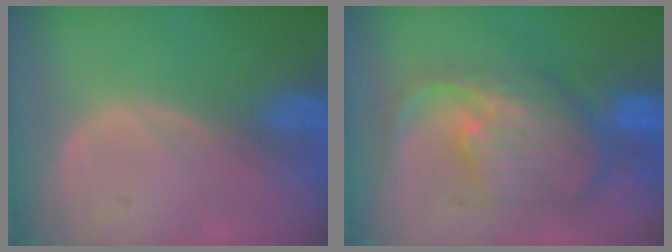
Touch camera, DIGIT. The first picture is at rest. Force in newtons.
{"total": 10.7, "press": 9.5, "slide": 4.9}